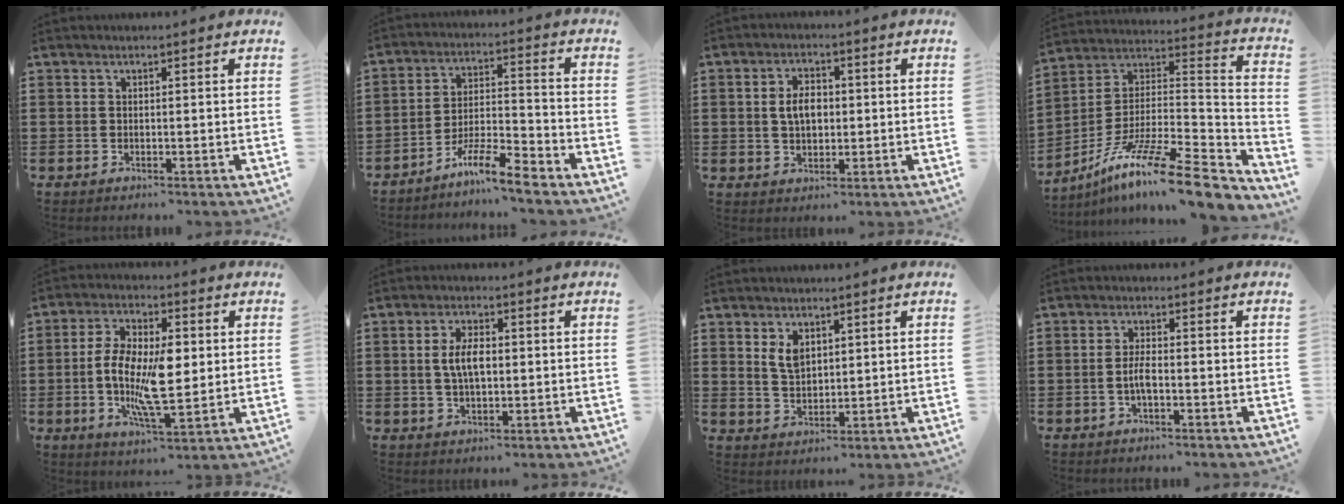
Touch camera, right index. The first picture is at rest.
{"total": 7.5, "force": [-6.4, 0.6, 4.0], "torque": [-0.084, 0.002, -0.124]}
{"total": 4.3, "force": [0.2, 2.7, 3.3], "torque": [-0.062, 0.008, 0.000]}
{"total": 14.7, "force": [-10.5, 1.8, 10.1], "torque": [-0.178, 0.014, -0.189]}
{"total": 11.3, "force": [-0.4, 4.3, 10.4], "torque": [-0.222, -0.003, -0.011]}
{"total": 5.0, "force": [0.3, 2.3, 4.5], "torque": [-0.088, 0.002, -0.001]}
{"total": 3.7, "force": [1.9, 2.3, 2.3], "torque": [-0.053, 0.008, 0.034]}
{"total": 3.1, "force": [-0.9, 0.6, 2.9], "torque": [-0.068, -0.006, -0.021]}